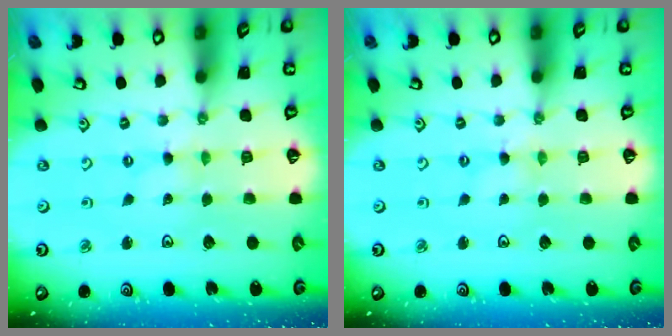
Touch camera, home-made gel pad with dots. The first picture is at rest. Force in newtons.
{"total": 0.5, "press": 0.5, "slide": 0.1}